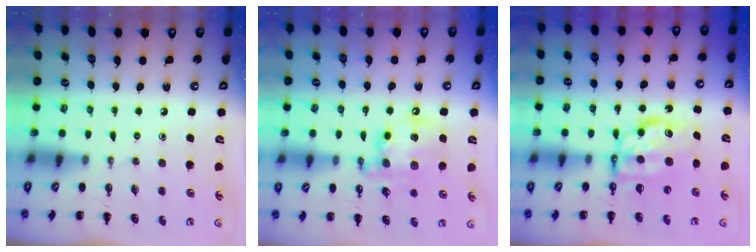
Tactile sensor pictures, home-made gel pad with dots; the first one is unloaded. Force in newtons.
{"total": 16.6, "press": 16.3, "slide": 3.0}
{"total": 7.1, "press": 7.0, "slide": 1.4}